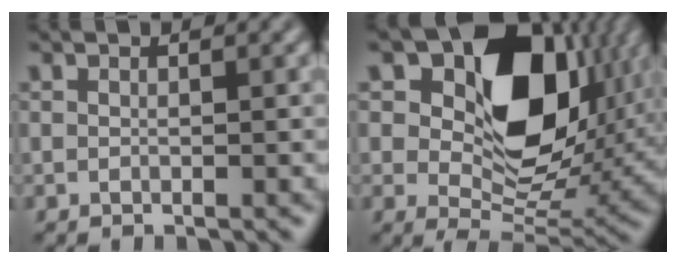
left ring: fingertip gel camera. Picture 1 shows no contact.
{"total": 13.4, "force": [4.0, 8.4, 9.6], "torque": [-0.143, 0.006, 0.074]}